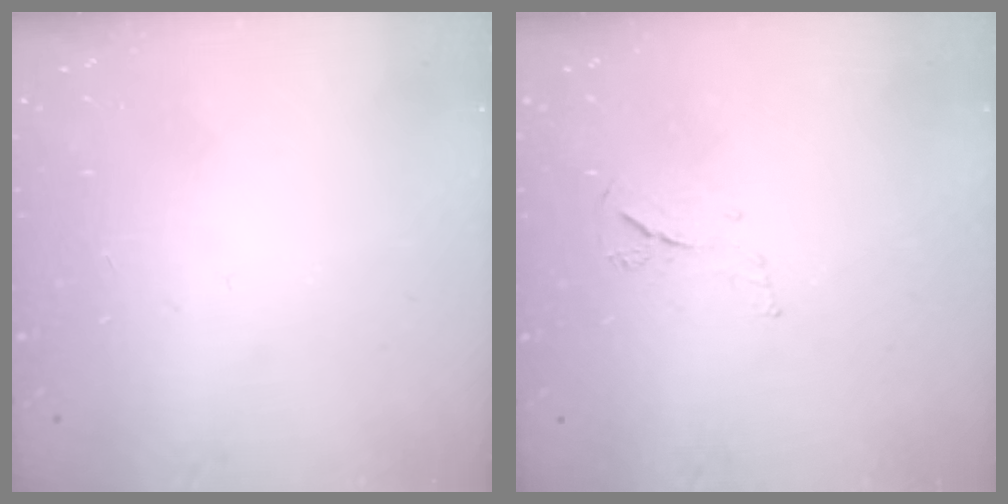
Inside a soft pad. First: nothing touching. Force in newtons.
{"total": 4.7, "press": 4.6, "slide": 0.8}